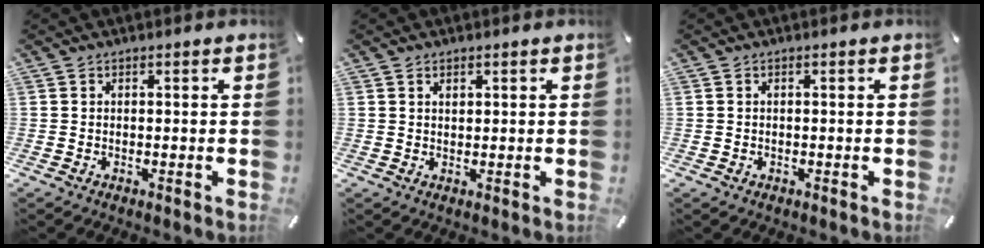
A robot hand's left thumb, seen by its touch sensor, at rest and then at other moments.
{"total": 1.1, "force": [0.6, 0.6, 0.6], "torque": [-0.012, 0.001, 0.012]}
{"total": 0.6, "force": [-0.1, 0.5, 0.3], "torque": [-0.006, 0.003, -0.004]}